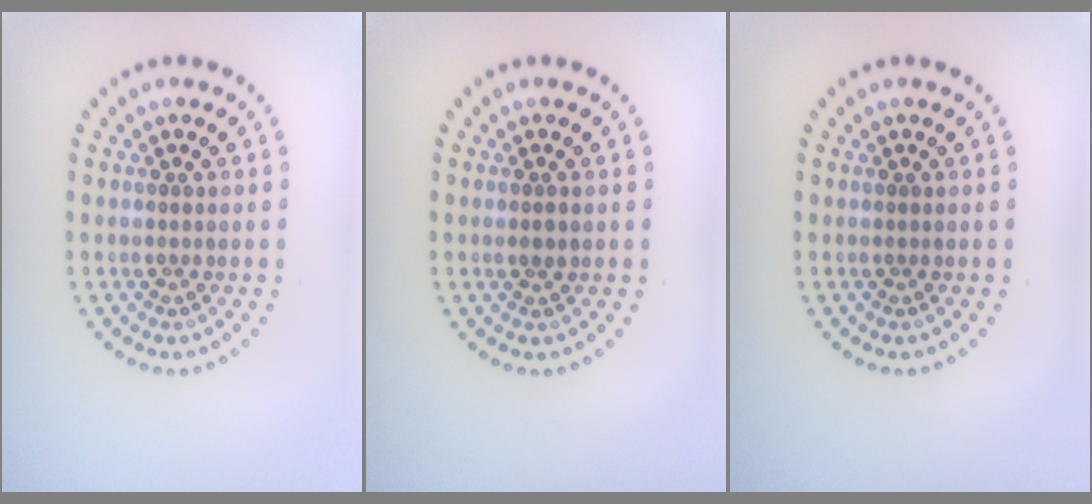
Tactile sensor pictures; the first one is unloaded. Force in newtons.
{"total": 0.9, "press": 0.8, "slide": 0.4}
{"total": 0.0}